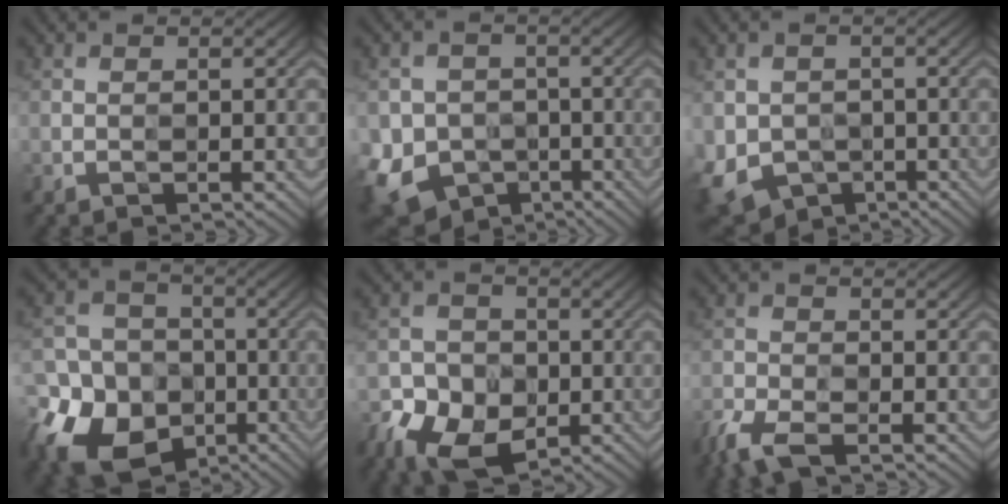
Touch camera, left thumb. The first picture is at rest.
{"total": 8.2, "force": [-3.4, 7.1, 2.4], "torque": [-0.065, -0.030, -0.073]}
{"total": 5.3, "force": [-1.4, 4.7, 2.1], "torque": [-0.073, -0.022, -0.022]}
{"total": 14.4, "force": [-6.8, 11.1, 6.3], "torque": [-0.153, -0.041, -0.132]}
{"total": 7.5, "force": [-3.4, 5.4, 4.0], "torque": [-0.090, -0.011, -0.066]}
{"total": 5.2, "force": [-3.8, 1.7, 3.1], "torque": [-0.074, -0.013, -0.083]}